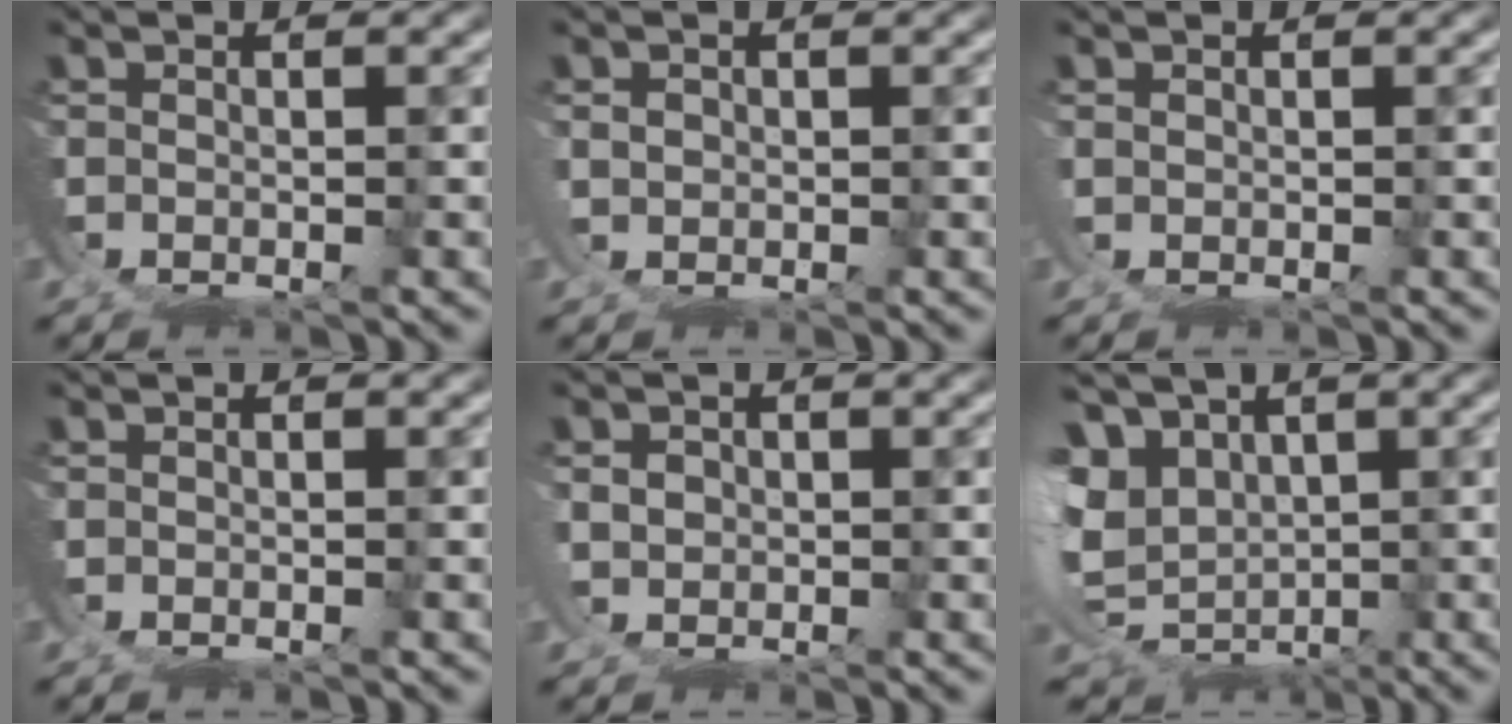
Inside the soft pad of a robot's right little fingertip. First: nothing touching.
{"total": 1.0, "force": [0.7, -0.1, 0.7], "torque": [-0.018, -0.005, 0.020]}
{"total": 1.0, "force": [0.8, -0.4, 0.5], "torque": [-0.009, 0.001, 0.017]}
{"total": 0.0}
{"total": 1.3, "force": [0.7, 0.4, 0.9], "torque": [-0.023, -0.007, 0.022]}
{"total": 9.0, "force": [-0.1, 7.4, 5.1], "torque": [-0.130, -0.045, 0.016]}